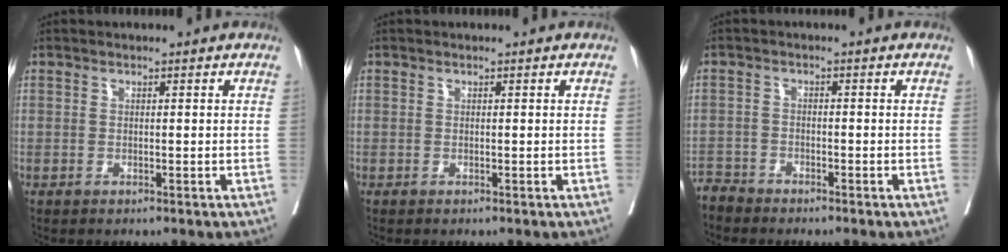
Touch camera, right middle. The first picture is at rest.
{"total": 0.0}
{"total": 2.6, "force": [-2.5, 0.4, -0.8], "torque": [0.020, -0.006, -0.050]}